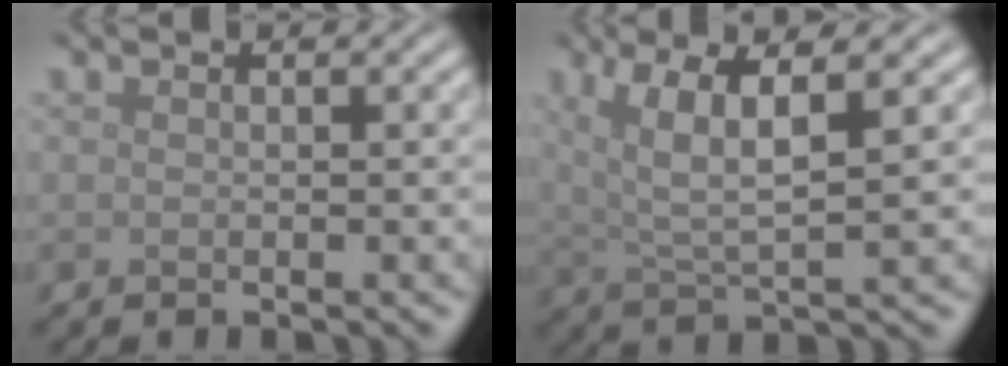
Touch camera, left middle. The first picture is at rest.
{"total": 6.2, "force": [2.7, 1.5, 5.4], "torque": [-0.103, 0.004, 0.051]}